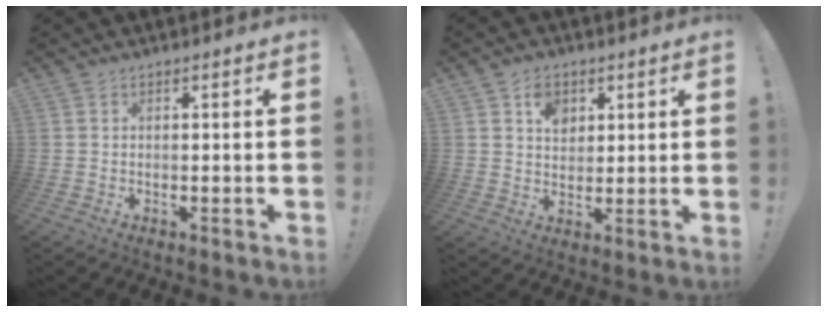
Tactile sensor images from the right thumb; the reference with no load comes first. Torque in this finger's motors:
{"motor_torque": [0.33, -0.14, 0.05, -0.03, 0.02]}